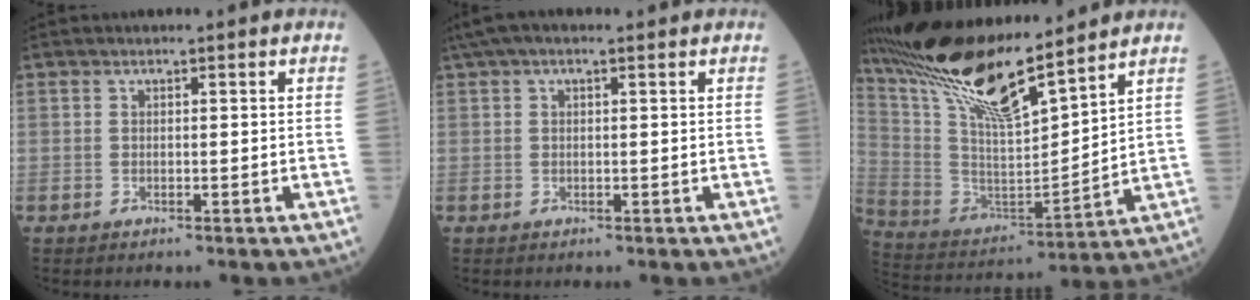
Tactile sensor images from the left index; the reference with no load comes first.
{"total": 5.3, "force": [3.6, 1.4, 3.6], "torque": [-0.074, 0.047, 0.064]}
{"total": 17.9, "force": [14.8, 1.7, 10.0], "torque": [-0.197, -0.002, 0.287]}